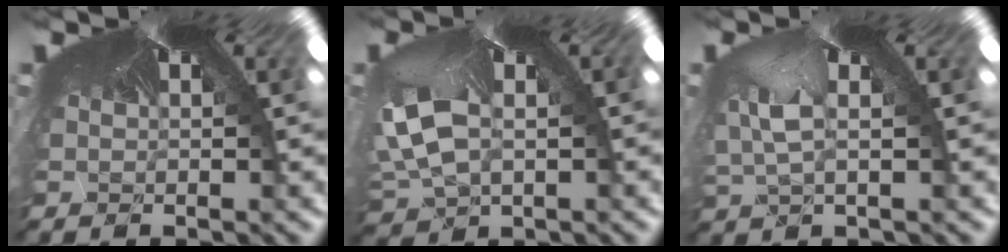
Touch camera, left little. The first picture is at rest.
{"total": 4.5, "force": [-3.9, 2.0, -0.7], "torque": [-0.043, -0.060, -0.032]}
{"total": 3.0, "force": [-3.0, 0.2, -0.3], "torque": [-0.029, -0.049, -0.010]}